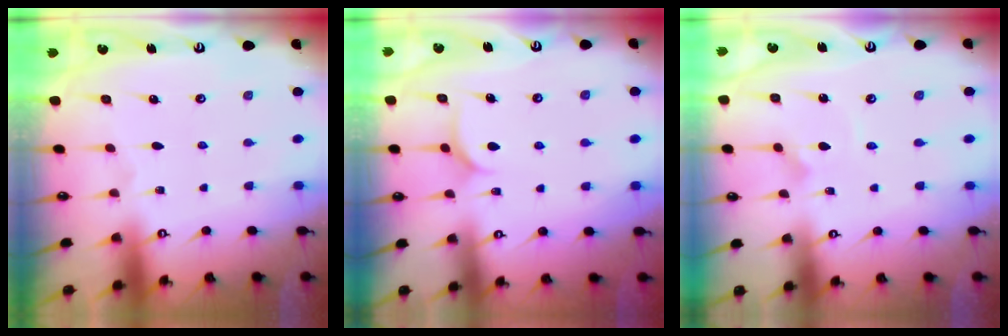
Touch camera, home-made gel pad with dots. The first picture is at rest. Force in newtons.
{"total": 5.6, "press": 5.6, "slide": 0.7}
{"total": 2.6, "press": 2.6, "slide": 0.1}